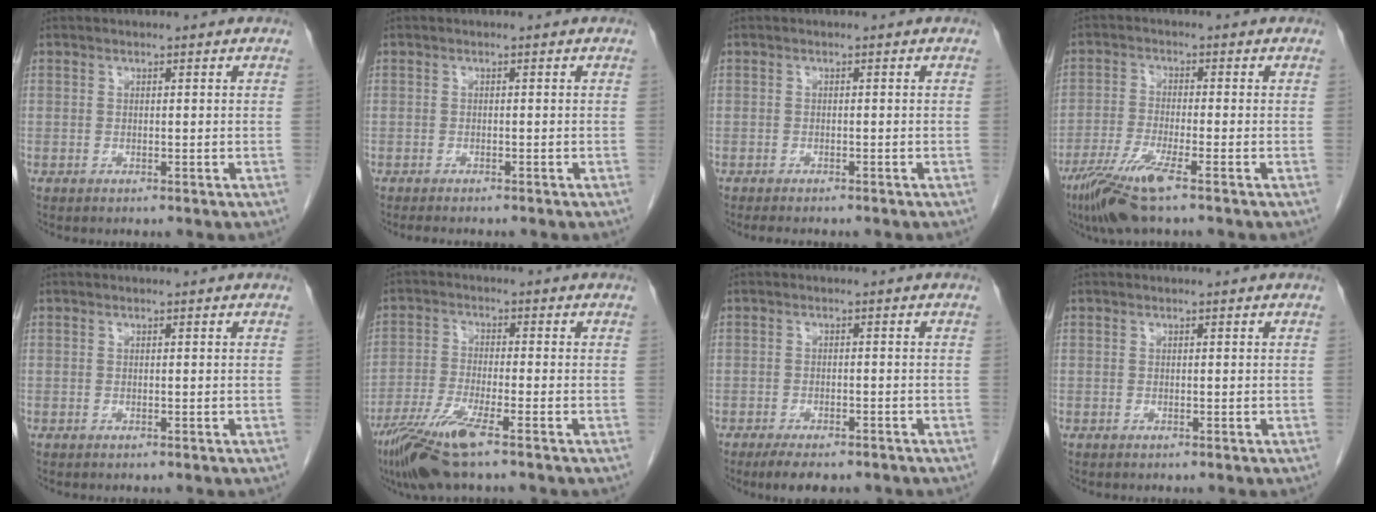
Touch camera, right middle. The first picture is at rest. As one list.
[{"total": 3.5, "force": [-3.0, 0.8, 1.6], "torque": [-0.019, -0.006, -0.035]}, {"total": 4.0, "force": [-3.3, 1.0, 1.8], "torque": [-0.021, -0.007, -0.039]}, {"total": 7.6, "force": [-4.8, 0.1, 5.9], "torque": [-0.121, -0.023, -0.093]}, {"total": 0.0}, {"total": 8.7, "force": [-5.5, 0.4, 6.7], "torque": [-0.139, -0.023, -0.105]}, {"total": 5.7, "force": [-4.5, 1.8, 3.1], "torque": [-0.046, -0.009, -0.063]}, {"total": 0.0}]